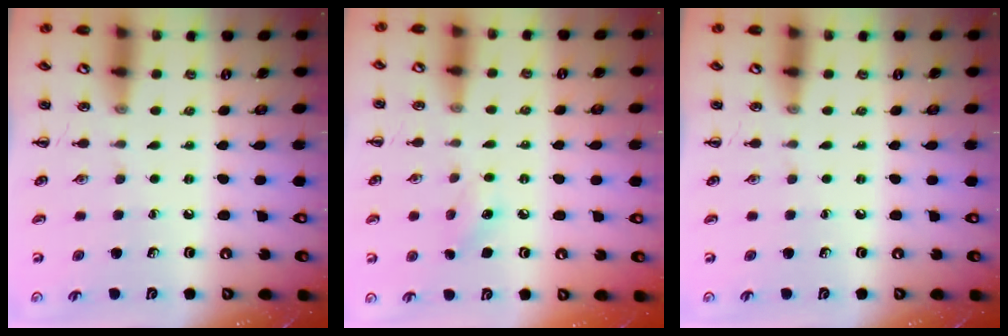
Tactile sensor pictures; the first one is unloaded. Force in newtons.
{"total": 5.8, "press": 5.6, "slide": 1.3}
{"total": 0.0}